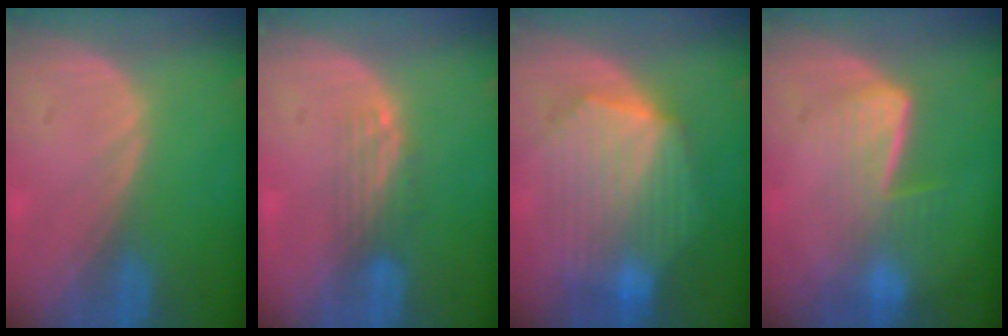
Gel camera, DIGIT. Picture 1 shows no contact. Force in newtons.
{"total": 3.3, "press": 2.8, "slide": 1.8}
{"total": 10.3, "press": 10.3, "slide": 0.9}
{"total": 6.9, "press": 5.8, "slide": 3.7}